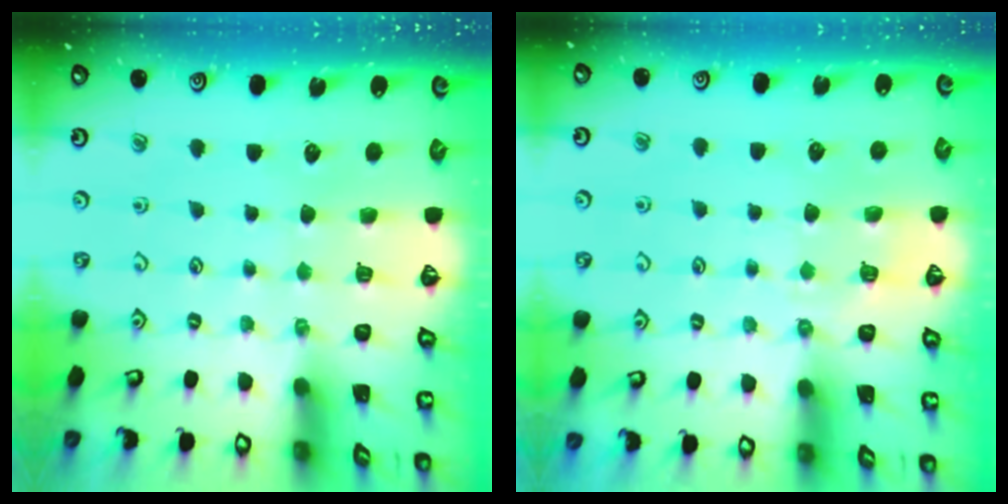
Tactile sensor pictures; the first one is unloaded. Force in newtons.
{"total": 3.4, "press": 3.2, "slide": 1.1}